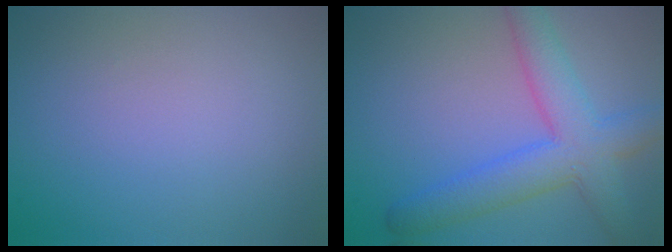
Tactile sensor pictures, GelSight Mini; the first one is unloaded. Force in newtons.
{"total": 6.5, "press": 6.5, "slide": 0.2}